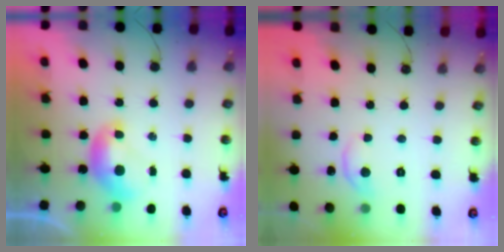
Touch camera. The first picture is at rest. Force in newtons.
{"total": 2.2, "press": 2.2, "slide": 0.5}